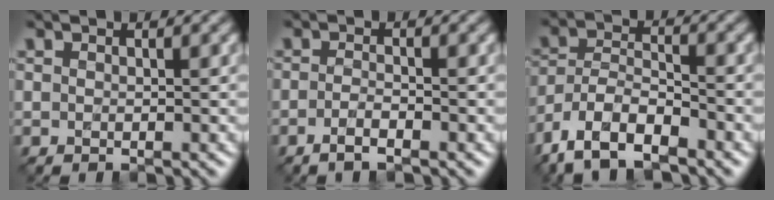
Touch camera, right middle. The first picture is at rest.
{"total": 1.8, "force": [-1.0, 0.4, 1.4], "torque": [-0.026, 0.001, -0.023]}
{"total": 8.7, "force": [-6.3, 3.5, 4.9], "torque": [-0.093, -0.005, -0.125]}